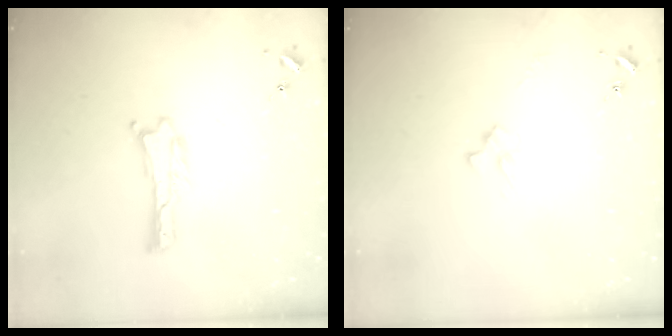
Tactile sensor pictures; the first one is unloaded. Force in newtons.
{"total": 2.4, "press": 2.4, "slide": 0.4}